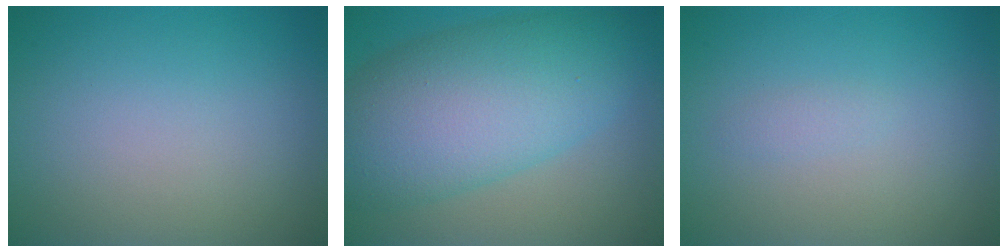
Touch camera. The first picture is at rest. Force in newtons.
{"total": 10.5, "press": 10.5, "slide": 0.2}
{"total": 0.6, "press": 0.6, "slide": 0.0}